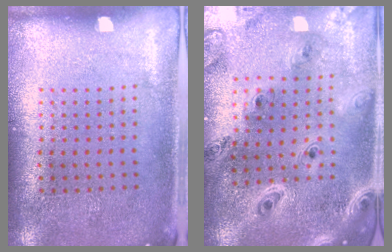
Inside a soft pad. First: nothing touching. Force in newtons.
{"total": 2.5, "press": 2.3, "slide": 1.1}